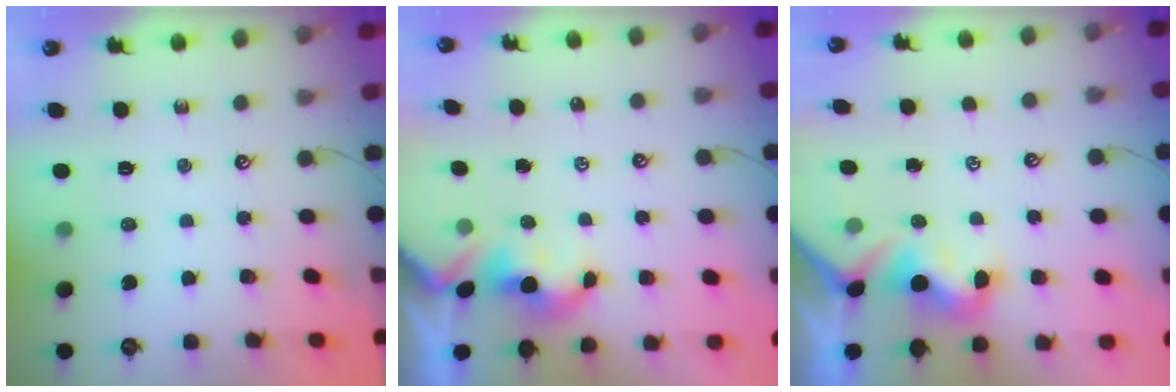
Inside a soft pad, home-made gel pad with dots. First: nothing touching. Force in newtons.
{"total": 1.6, "press": 1.5, "slide": 0.3}
{"total": 2.2, "press": 2.2, "slide": 0.6}